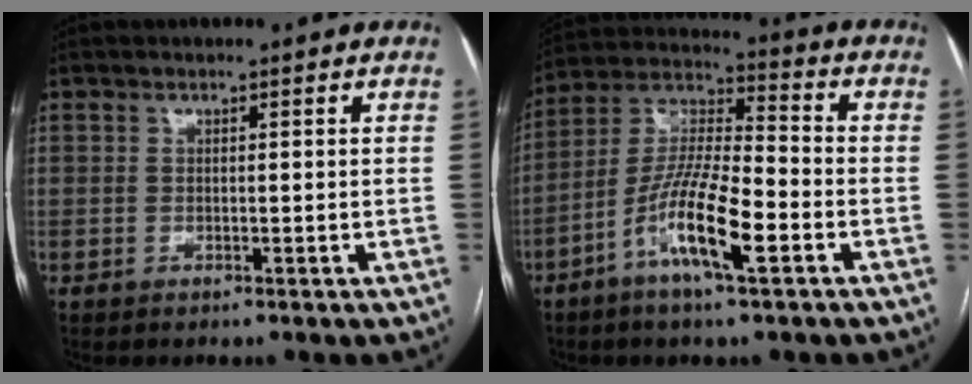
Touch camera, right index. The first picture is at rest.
{"total": 13.0, "force": [-5.5, 2.1, 11.6], "torque": [-0.230, -0.002, -0.106]}